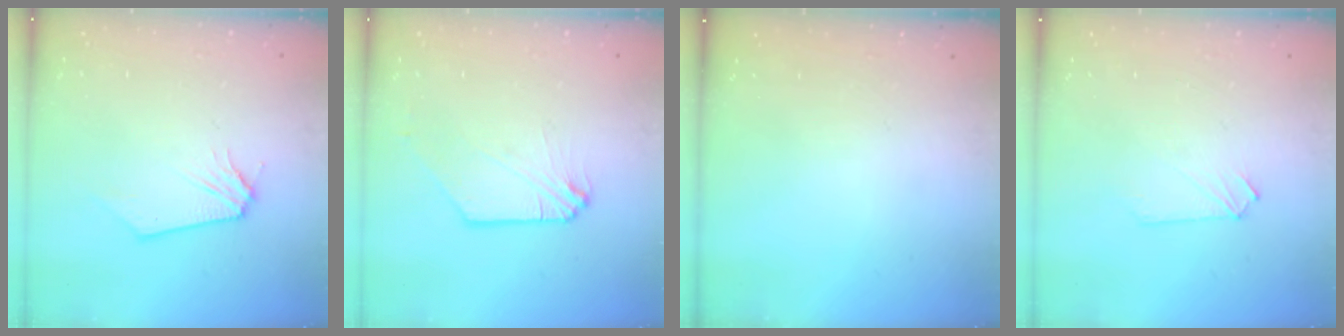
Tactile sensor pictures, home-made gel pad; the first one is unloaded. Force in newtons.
{"total": 0.8, "press": 0.8, "slide": 0.2}
{"total": 0.0}
{"total": 2.6, "press": 2.6, "slide": 0.6}